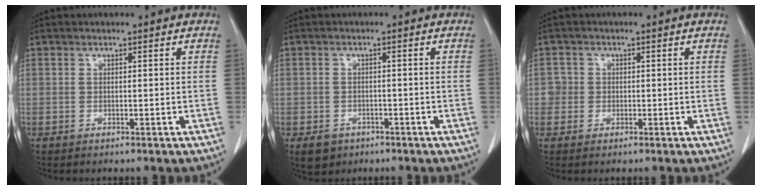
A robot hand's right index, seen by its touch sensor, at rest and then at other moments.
{"total": 3.3, "force": [-1.9, 2.6, 0.7], "torque": [-0.012, 0.005, -0.022]}
{"total": 1.9, "force": [-0.2, 1.8, -0.1], "torque": [0.014, 0.008, -0.008]}